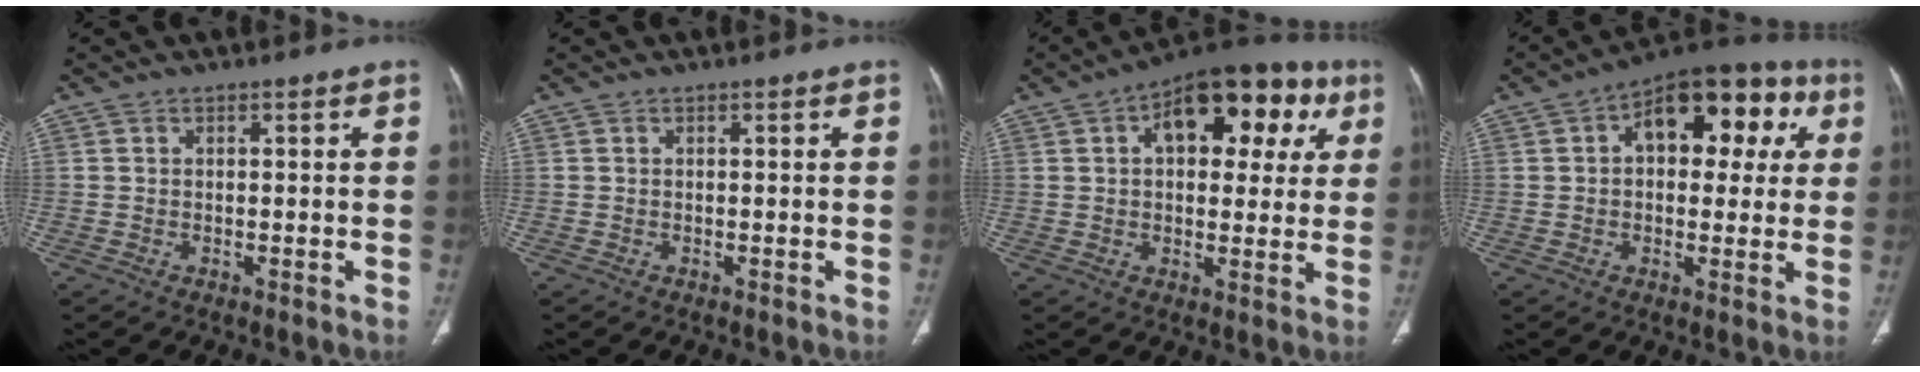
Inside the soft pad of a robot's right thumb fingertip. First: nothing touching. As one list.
[{"total": 0.0}, {"total": 19.1, "force": [6.7, 10.2, 14.6], "torque": [-0.153, 0.017, 0.087]}, {"total": 17.6, "force": [5.1, 9.9, 13.6], "torque": [-0.134, 0.027, 0.062]}]